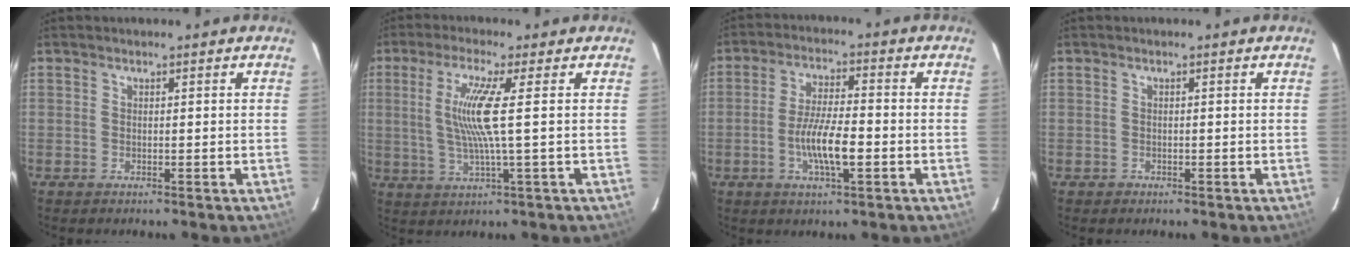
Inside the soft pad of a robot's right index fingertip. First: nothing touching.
{"total": 8.5, "force": [1.0, -0.9, 8.4], "torque": [-0.164, -0.008, 0.024]}
{"total": 8.3, "force": [-2.5, 1.8, 7.7], "torque": [-0.150, -0.002, -0.047]}
{"total": 0.8, "force": [-0.5, 0.7, 0.0], "torque": [0.002, 0.003, -0.007]}